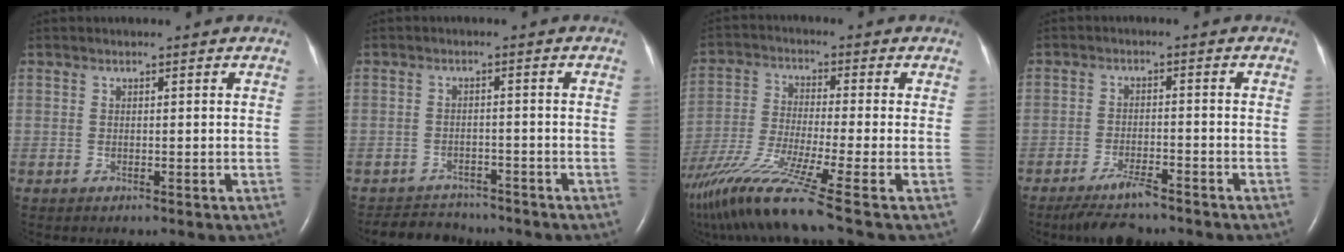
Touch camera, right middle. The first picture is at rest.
{"total": 5.6, "force": [-5.3, 1.6, 0.2], "torque": [-0.004, -0.002, -0.084]}
{"total": 15.2, "force": [-11.2, -2.0, 10.1], "torque": [-0.206, -0.045, -0.207]}
{"total": 6.1, "force": [-5.0, 1.0, 3.4], "torque": [-0.069, -0.016, -0.087]}